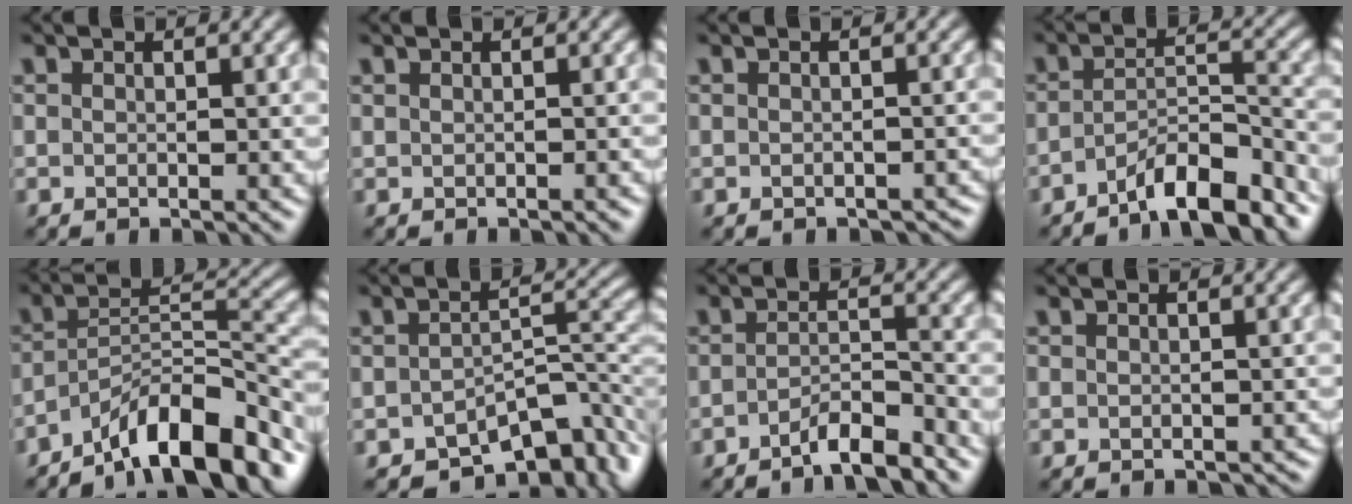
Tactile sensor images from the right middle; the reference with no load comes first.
{"total": 0.6, "force": [-0.1, 0.3, 0.6], "torque": [-0.004, 0.000, -0.006]}
{"total": 1.1, "force": [-0.9, 0.6, 0.3], "torque": [-0.001, -0.007, -0.009]}
{"total": 6.4, "force": [-4.7, 1.5, 4.0], "torque": [-0.061, 0.005, -0.079]}
{"total": 10.6, "force": [-7.7, 3.0, 6.7], "torque": [-0.094, 0.018, -0.141]}
{"total": 7.8, "force": [-5.0, 3.6, 4.8], "torque": [-0.044, -0.006, -0.078]}
{"total": 3.8, "force": [-2.9, 0.6, 2.3], "torque": [-0.036, 0.007, -0.059]}
{"total": 0.9, "force": [-0.5, 0.6, 0.2], "torque": [0.001, -0.005, -0.007]}